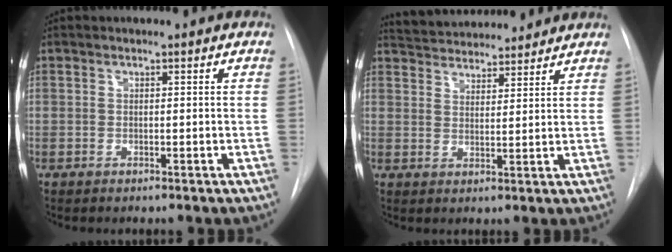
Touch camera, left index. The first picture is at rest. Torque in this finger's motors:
{"motor_torque": [-0.17, -0.74, 0.05, 0.03]}